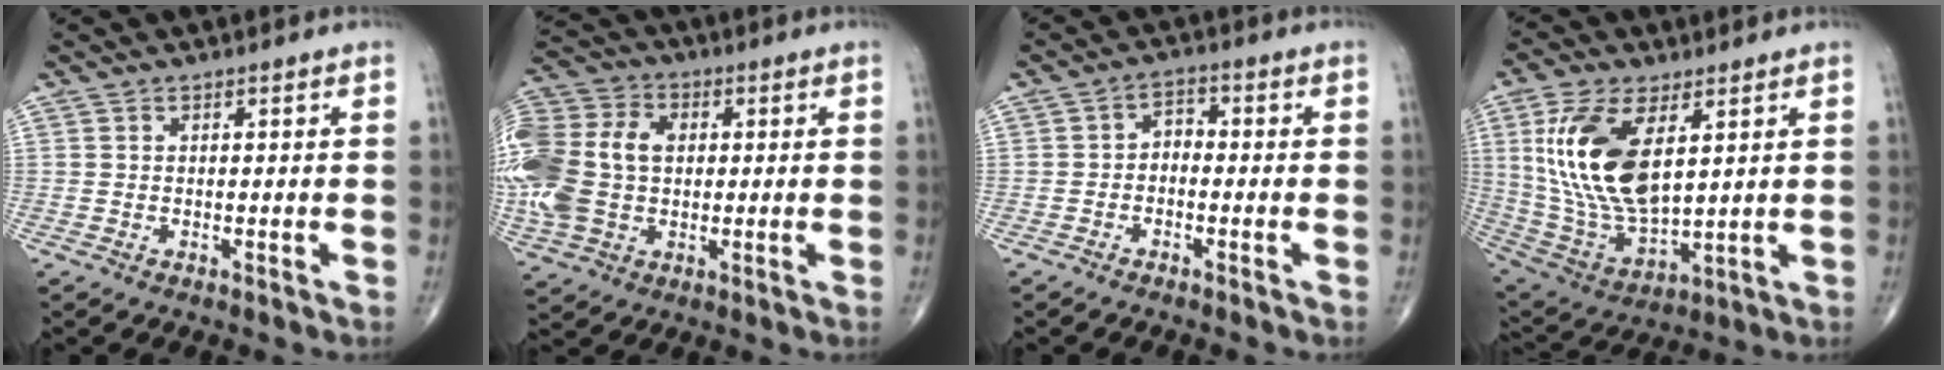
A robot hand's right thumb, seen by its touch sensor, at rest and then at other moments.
{"total": 20.7, "force": [0.7, 14.6, 14.7], "torque": [-0.349, 0.020, 0.020]}
{"total": 3.0, "force": [-0.9, 2.2, 1.9], "torque": [-0.017, 0.021, -0.028]}
{"total": 19.4, "force": [5.2, 9.6, 16.0], "torque": [-0.314, -0.026, 0.110]}